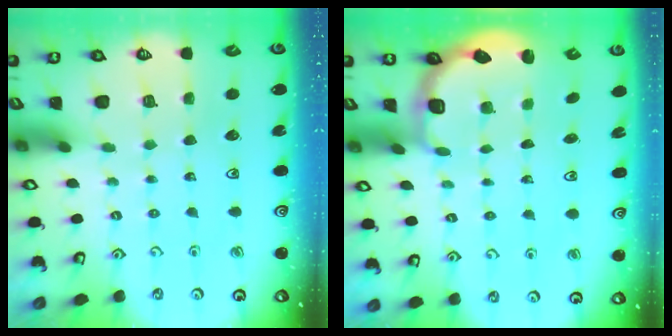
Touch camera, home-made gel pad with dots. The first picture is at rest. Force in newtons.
{"total": 3.0, "press": 2.3, "slide": 2.0}